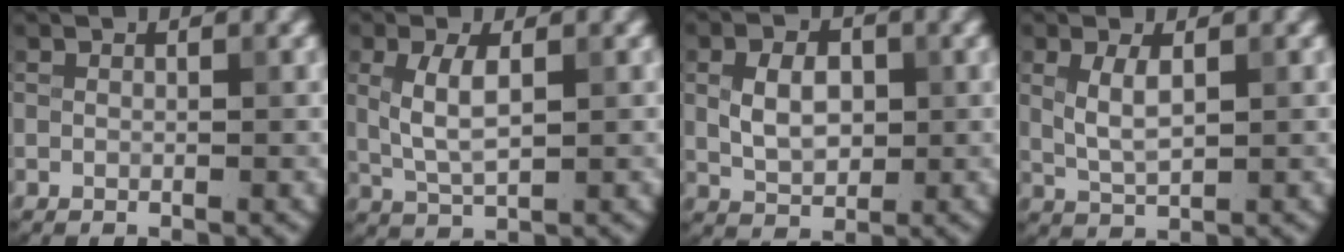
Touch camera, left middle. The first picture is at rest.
{"total": 3.5, "force": [0.5, 1.4, 3.1], "torque": [-0.071, 0.001, 0.012]}
{"total": 4.0, "force": [0.4, 2.7, 2.9], "torque": [-0.060, 0.001, 0.008]}
{"total": 2.6, "force": [0.6, 1.0, 2.3], "torque": [-0.050, 0.000, 0.016]}